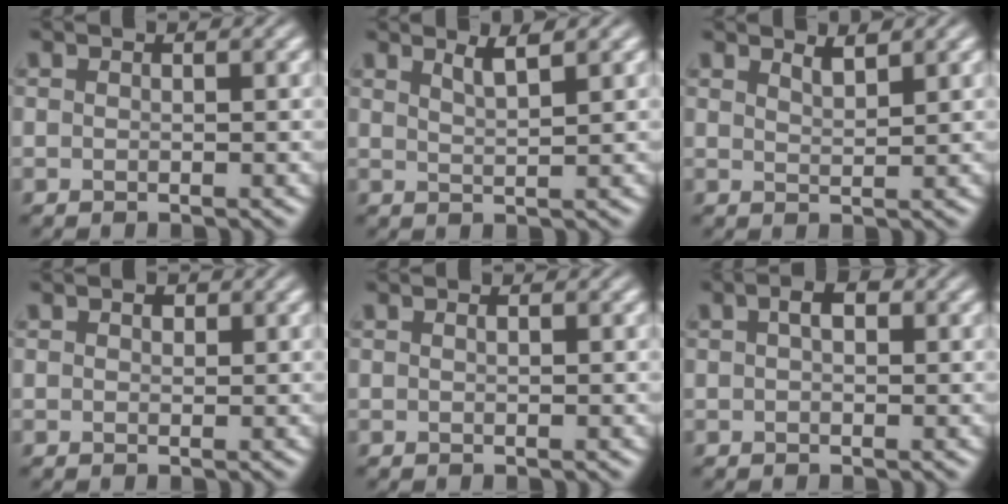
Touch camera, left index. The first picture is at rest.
{"total": 2.0, "force": [1.4, 0.5, 1.4], "torque": [-0.016, 0.003, 0.022]}
{"total": 1.5, "force": [1.3, 0.4, 0.7], "torque": [-0.009, 0.000, 0.023]}
{"total": 0.8, "force": [0.3, 0.6, 0.5], "torque": [-0.007, -0.001, 0.004]}
{"total": 0.0}
{"total": 1.8, "force": [0.5, 1.0, 1.4], "torque": [-0.021, 0.006, 0.004]}